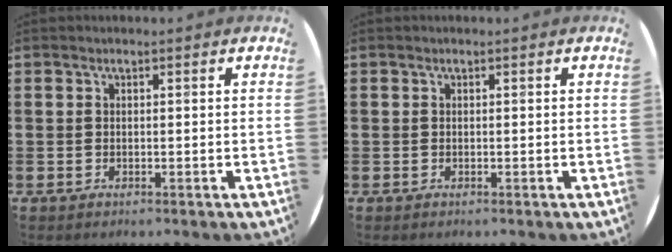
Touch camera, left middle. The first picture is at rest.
{"total": 0.0}